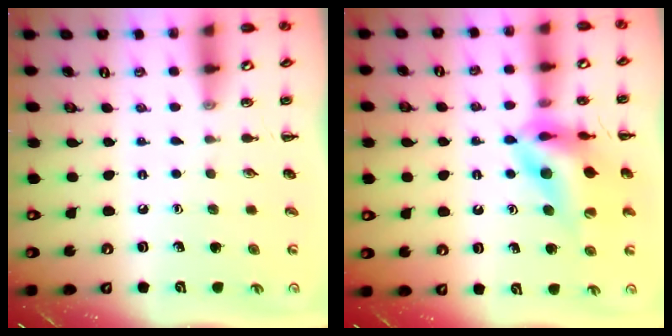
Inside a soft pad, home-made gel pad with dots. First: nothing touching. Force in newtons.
{"total": 13.4, "press": 12.8, "slide": 4.0}